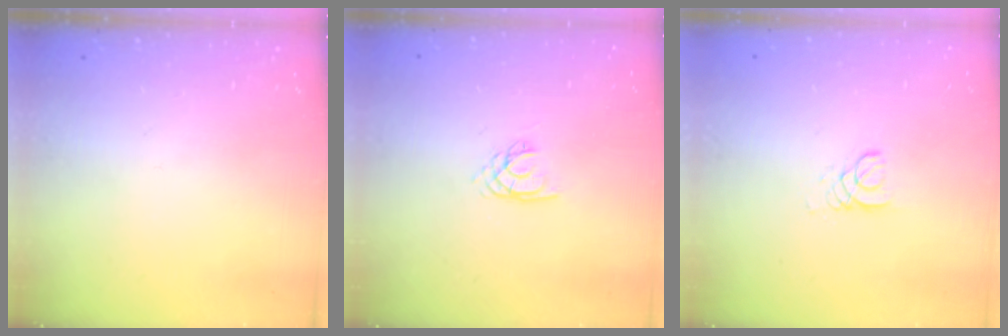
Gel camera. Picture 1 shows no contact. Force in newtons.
{"total": 1.8, "press": 1.8, "slide": 0.2}
{"total": 2.6, "press": 2.6, "slide": 0.2}